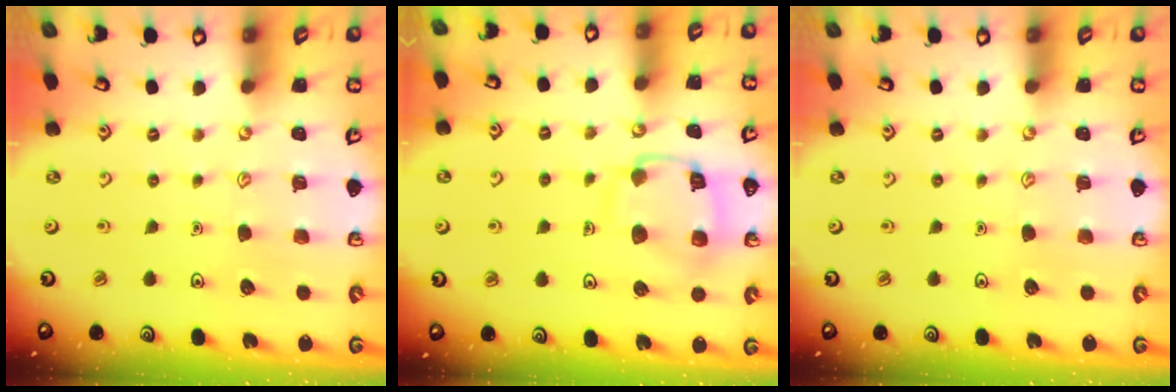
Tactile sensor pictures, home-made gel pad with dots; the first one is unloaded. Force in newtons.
{"total": 13.0, "press": 12.9, "slide": 1.5}
{"total": 0.0}